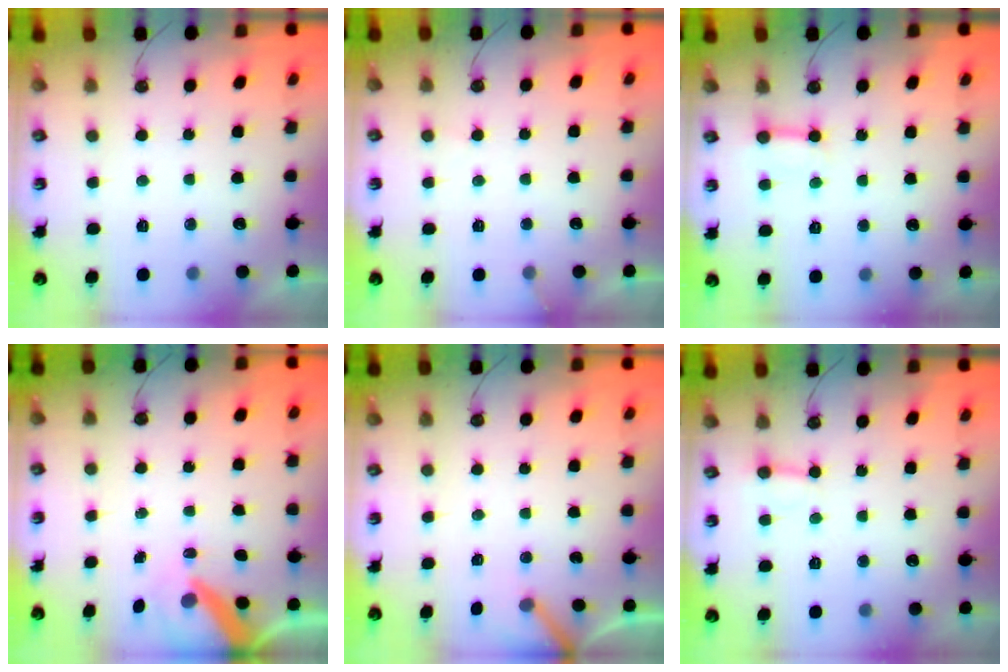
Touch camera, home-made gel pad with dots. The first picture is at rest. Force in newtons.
{"total": 5.1, "press": 5.0, "slide": 0.3}
{"total": 5.7, "press": 5.7, "slide": 0.7}
{"total": 9.0, "press": 8.9, "slide": 0.8}
{"total": 4.1, "press": 4.1, "slide": 0.4}
{"total": 2.8, "press": 2.8, "slide": 0.3}